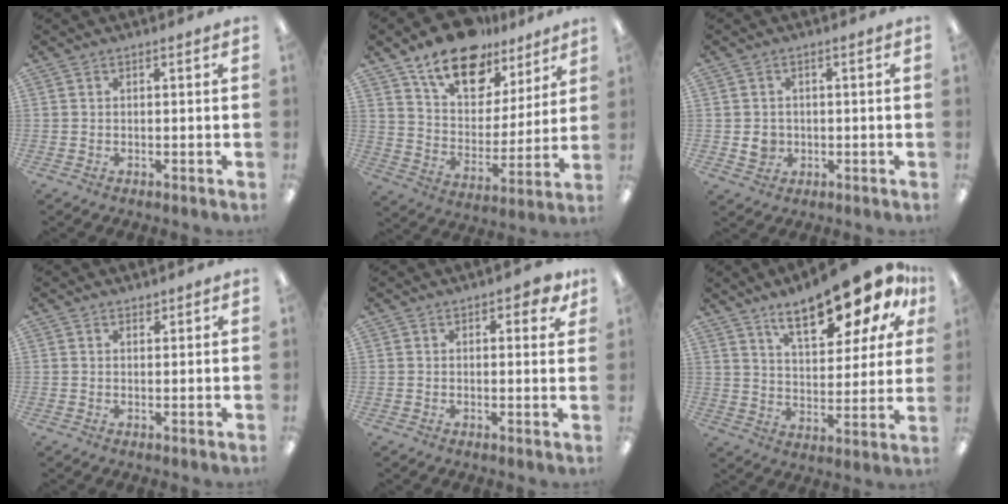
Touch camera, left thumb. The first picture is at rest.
{"total": 17.5, "force": [12.8, 9.2, 7.6], "torque": [-0.142, -0.076, 0.231]}
{"total": 3.6, "force": [-0.2, 3.4, 1.2], "torque": [-0.008, 0.000, -0.004]}
{"total": 1.5, "force": [1.3, 0.8, 0.2], "torque": [0.003, -0.003, 0.023]}
{"total": 3.7, "force": [2.4, 1.7, 2.2], "torque": [-0.024, -0.004, 0.038]}
{"total": 19.5, "force": [13.5, 6.5, 12.5], "torque": [-0.183, -0.084, 0.222]}